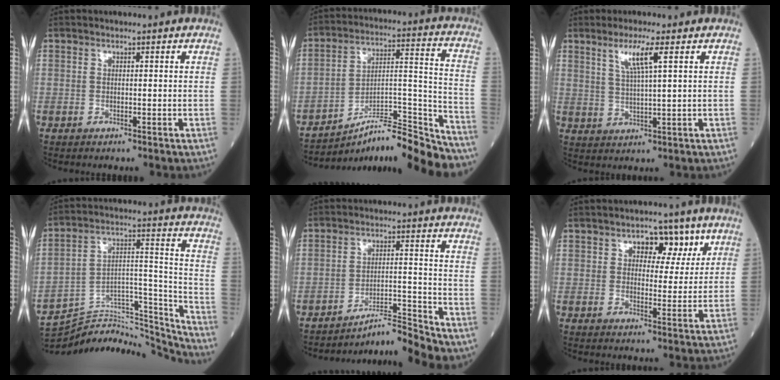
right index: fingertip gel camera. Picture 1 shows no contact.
{"total": 19.1, "force": [-16.8, 2.3, 8.8], "torque": [-0.101, 0.042, -0.265]}
{"total": 5.2, "force": [2.5, -0.2, 4.5], "torque": [-0.089, -0.001, 0.048]}
{"total": 21.8, "force": [-21.6, 1.2, 3.2], "torque": [-0.060, 0.045, -0.339]}
{"total": 6.3, "force": [-6.1, -1.5, 0.4], "torque": [-0.009, 0.012, -0.102]}
{"total": 6.0, "force": [3.1, 3.5, 3.7], "torque": [-0.038, 0.008, 0.041]}